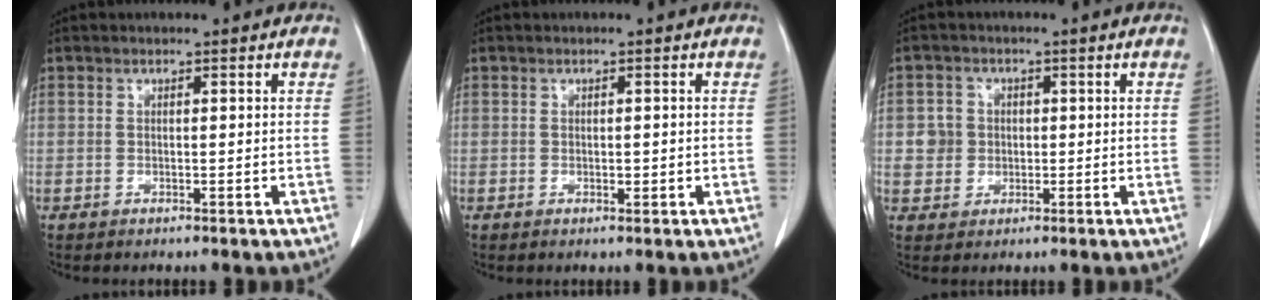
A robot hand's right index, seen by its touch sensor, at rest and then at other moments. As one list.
[{"total": 1.2, "force": [-0.1, 0.6, 1.0], "torque": [-0.011, 0.000, 0.000]}, {"total": 3.9, "force": [0.2, 3.8, 0.8], "torque": [-0.011, 0.013, 0.009]}]